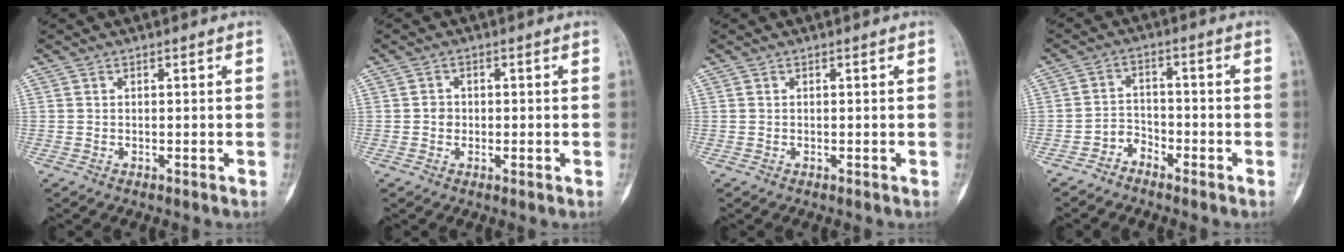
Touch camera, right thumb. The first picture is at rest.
{"total": 1.8, "force": [-0.1, 1.6, 0.8], "torque": [0.000, 0.006, -0.007]}
{"total": 0.0}
{"total": 3.5, "force": [-2.8, 2.0, 0.3], "torque": [0.010, 0.026, -0.057]}